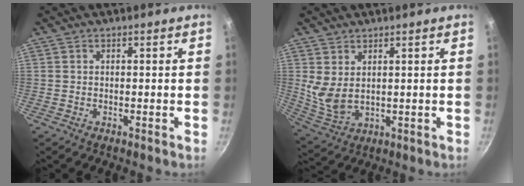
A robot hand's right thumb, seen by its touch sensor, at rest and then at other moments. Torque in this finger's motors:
{"motor_torque": [0.87, 0.53, 0.78, 0.53, 0.21]}